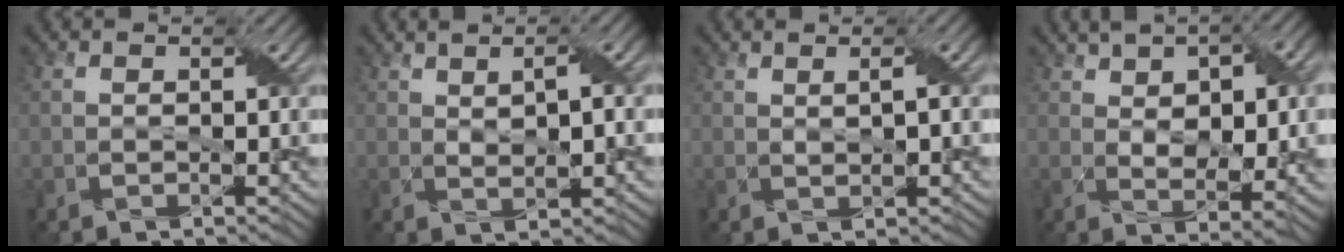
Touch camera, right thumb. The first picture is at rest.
{"total": 4.5, "force": [1.4, 1.6, 4.0], "torque": [-0.062, 0.004, 0.025]}
{"total": 1.9, "force": [0.8, 0.3, 1.7], "torque": [-0.024, -0.003, 0.018]}
{"total": 12.1, "force": [3.8, 5.8, 9.9], "torque": [-0.175, 0.010, 0.063]}